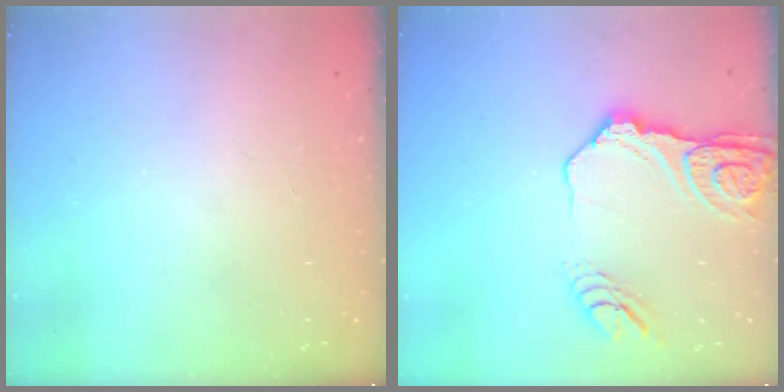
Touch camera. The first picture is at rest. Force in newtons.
{"total": 15.8, "press": 15.7, "slide": 1.9}